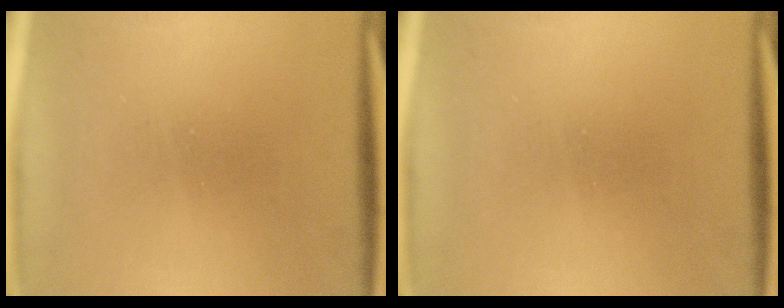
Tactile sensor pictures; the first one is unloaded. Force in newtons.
{"total": 0.0}